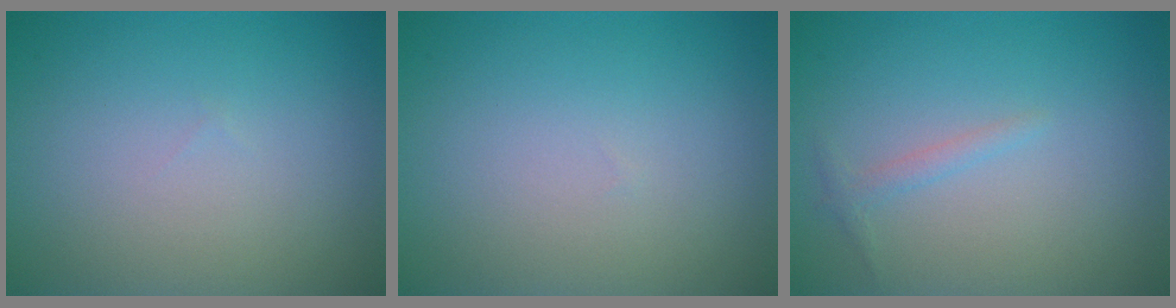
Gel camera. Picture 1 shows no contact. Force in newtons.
{"total": 0.0}
{"total": 0.9, "press": 0.9, "slide": 0.1}